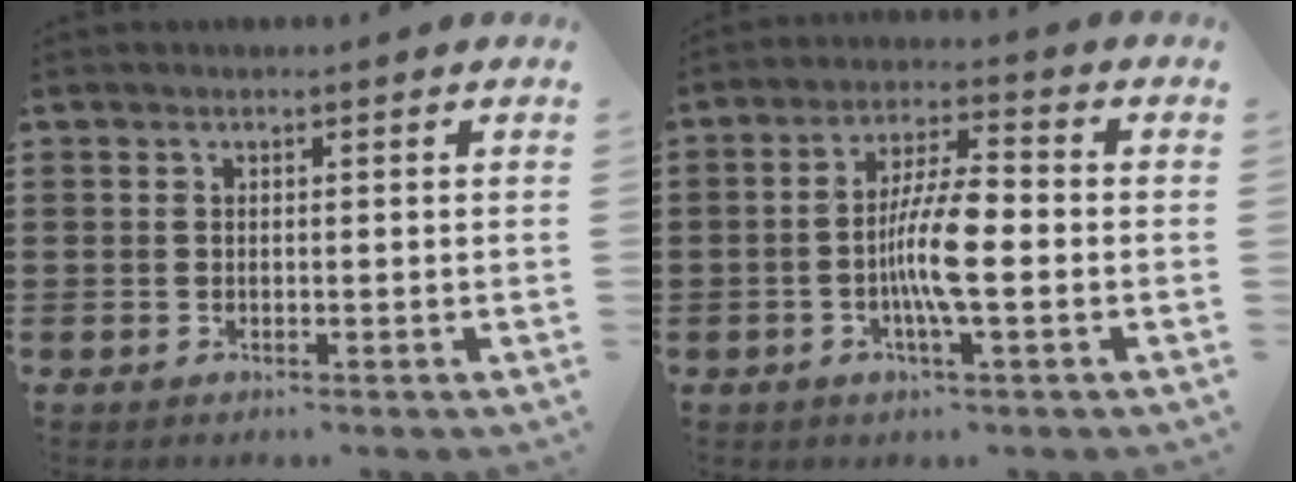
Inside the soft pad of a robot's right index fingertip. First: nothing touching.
{"total": 8.2, "force": [-1.5, 1.6, 7.9], "torque": [-0.156, -0.004, -0.034]}